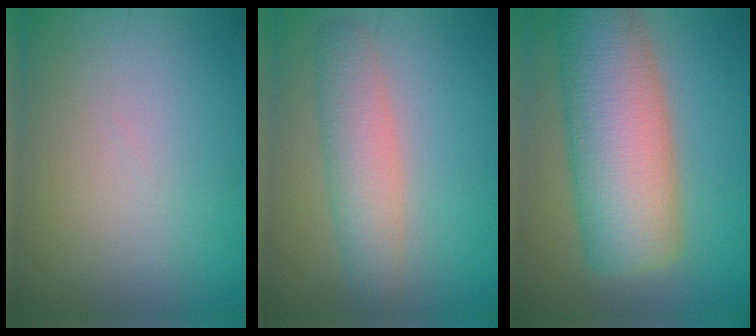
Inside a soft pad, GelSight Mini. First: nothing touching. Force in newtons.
{"total": 4.0, "press": 4.0, "slide": 0.1}
{"total": 11.1, "press": 11.1, "slide": 0.7}